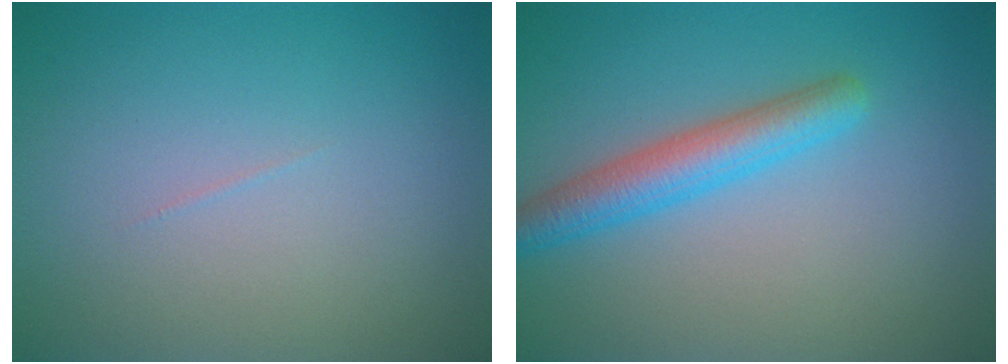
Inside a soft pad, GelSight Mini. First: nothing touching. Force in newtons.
{"total": 3.8, "press": 3.8, "slide": 0.2}